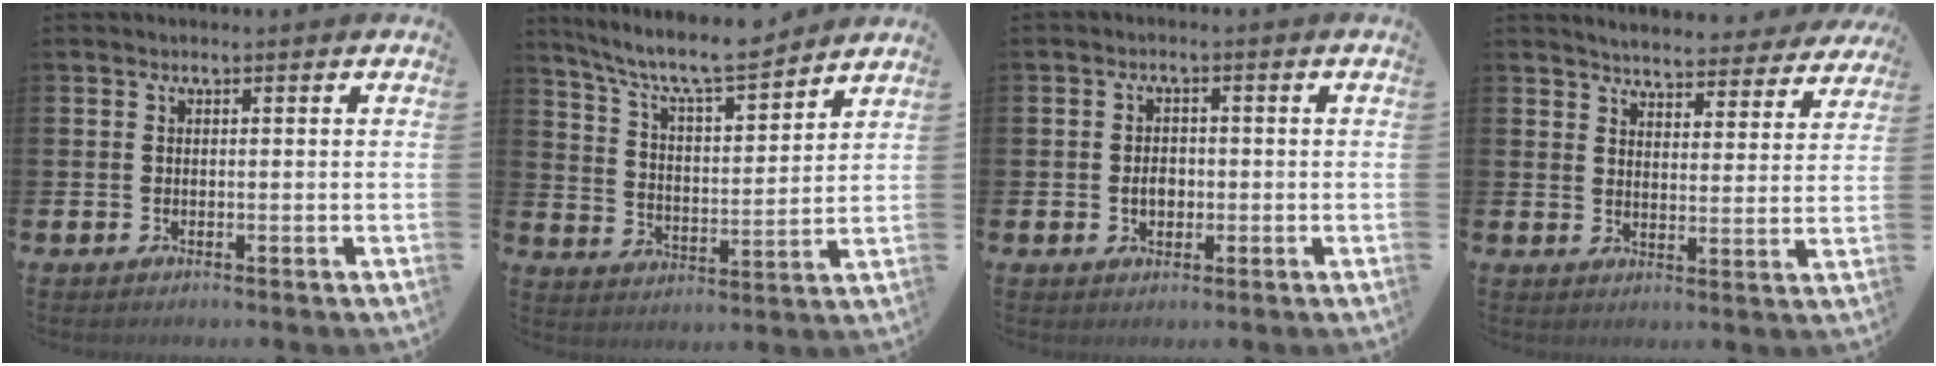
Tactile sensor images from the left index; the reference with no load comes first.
{"total": 8.9, "force": [8.3, 1.0, 3.1], "torque": [-0.090, -0.056, 0.145]}
{"total": 2.5, "force": [-0.4, 1.8, 1.6], "torque": [-0.012, -0.002, -0.013]}
{"total": 5.2, "force": [5.1, 0.5, 0.8], "torque": [-0.023, -0.041, 0.083]}